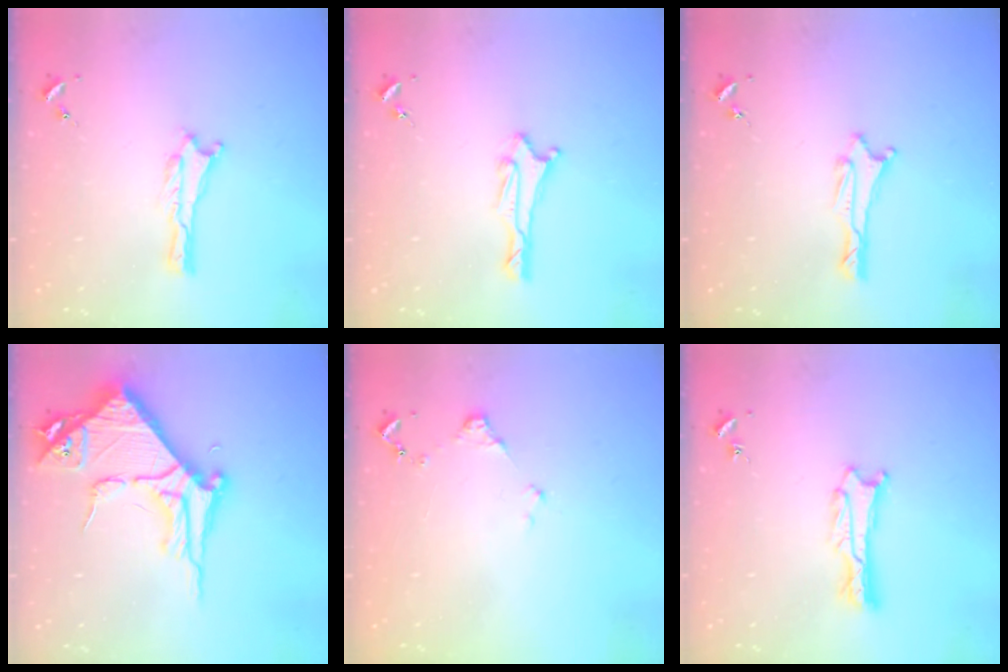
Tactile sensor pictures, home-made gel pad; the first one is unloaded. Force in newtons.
{"total": 2.0, "press": 1.8, "slide": 0.8}
{"total": 1.1, "press": 1.1, "slide": 0.1}
{"total": 8.4, "press": 8.4, "slide": 0.9}
{"total": 1.2, "press": 1.2, "slide": 0.2}
{"total": 1.1, "press": 1.1, "slide": 0.2}